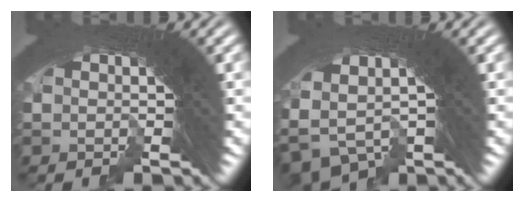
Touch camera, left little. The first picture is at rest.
{"total": 9.2, "force": [-1.5, 7.7, 4.9], "torque": [-0.156, -0.026, -0.021]}